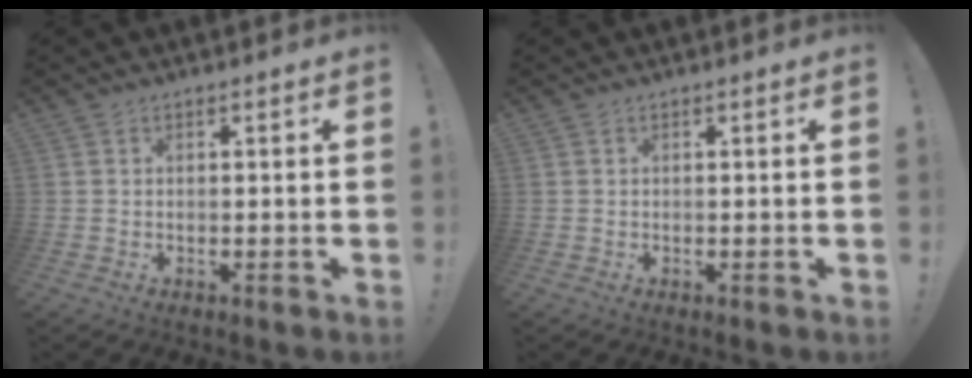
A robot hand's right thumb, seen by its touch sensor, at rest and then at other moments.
{"total": 0.0}